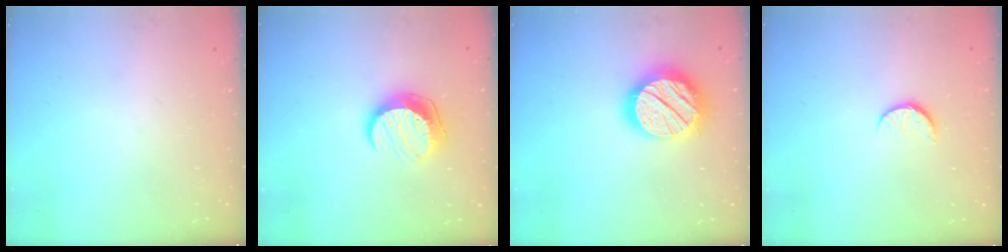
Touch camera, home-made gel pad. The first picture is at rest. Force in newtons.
{"total": 11.1, "press": 11.0, "slide": 0.7}
{"total": 19.3, "press": 19.3, "slide": 1.5}
{"total": 5.1, "press": 5.1, "slide": 0.4}